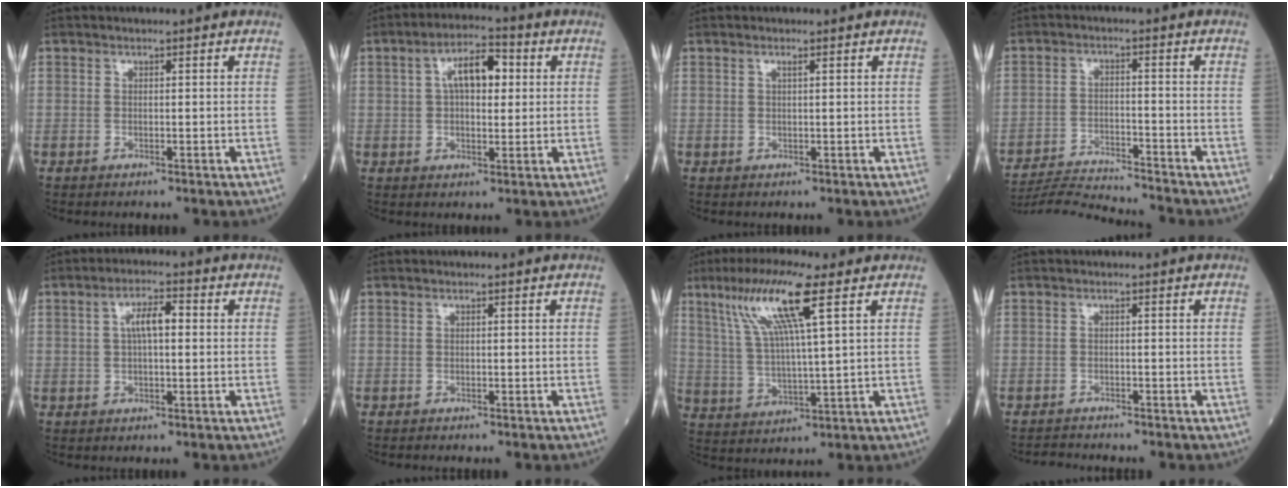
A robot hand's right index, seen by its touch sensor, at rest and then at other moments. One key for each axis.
{"total": 7.6, "fx": 1.8, "fy": 3.1, "fz": 6.7, "tx": -0.115, "ty": 0.022, "tz": 0.027}
{"total": 0.7, "fx": 0.4, "fy": -0.1, "fz": 0.5, "tx": -0.014, "ty": 0.002, "tz": 0.007}
{"total": 10.5, "fx": -10.2, "fy": -1.7, "fz": 1.7, "tx": -0.025, "ty": -0.007, "tz": -0.177}
{"total": 4.6, "fx": 0.7, "fy": 1.4, "fz": 4.3, "tx": -0.078, "ty": 0.015, "tz": 0.012}
{"total": 0.0}
{"total": 12.1, "fx": 6.0, "fy": 0.0, "fz": 10.5, "tx": -0.216, "ty": 0.014, "tz": 0.114}
{"total": 2.1, "fx": -2.1, "fy": -0.2, "fz": -0.2, "tx": -0.004, "ty": -0.013, "tz": -0.034}